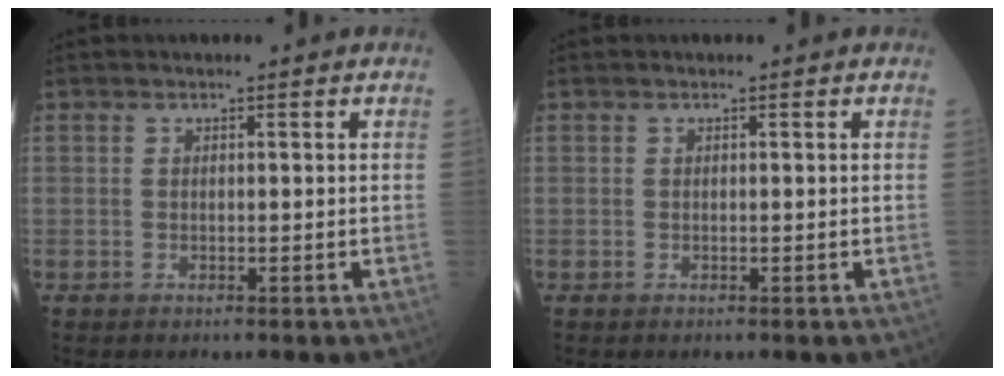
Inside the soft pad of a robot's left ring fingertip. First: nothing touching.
{"total": 0.0}